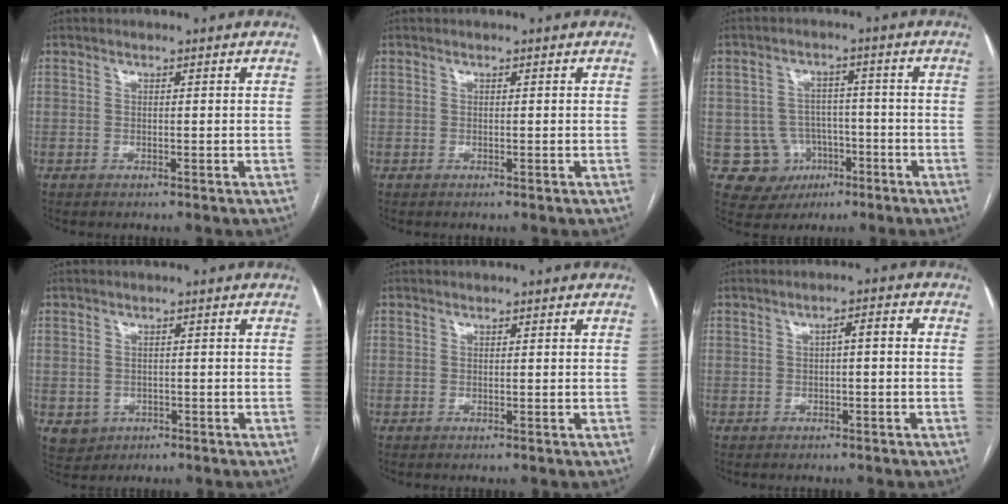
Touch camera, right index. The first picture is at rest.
{"total": 0.0}
{"total": 8.0, "force": [-2.4, 7.5, 1.1], "torque": [-0.016, 0.013, -0.024]}
{"total": 3.8, "force": [-1.1, 3.5, 0.8], "torque": [-0.008, 0.004, -0.006]}
{"total": 0.0}
{"total": 2.5, "force": [-0.1, 0.6, 2.4], "torque": [-0.037, 0.014, 0.000]}